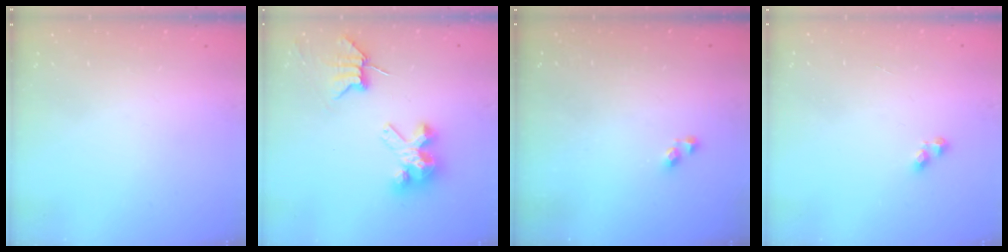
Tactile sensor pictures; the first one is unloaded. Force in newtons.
{"total": 8.4, "press": 8.4, "slide": 0.6}
{"total": 3.7, "press": 3.7, "slide": 0.2}
{"total": 2.4, "press": 2.4, "slide": 0.3}